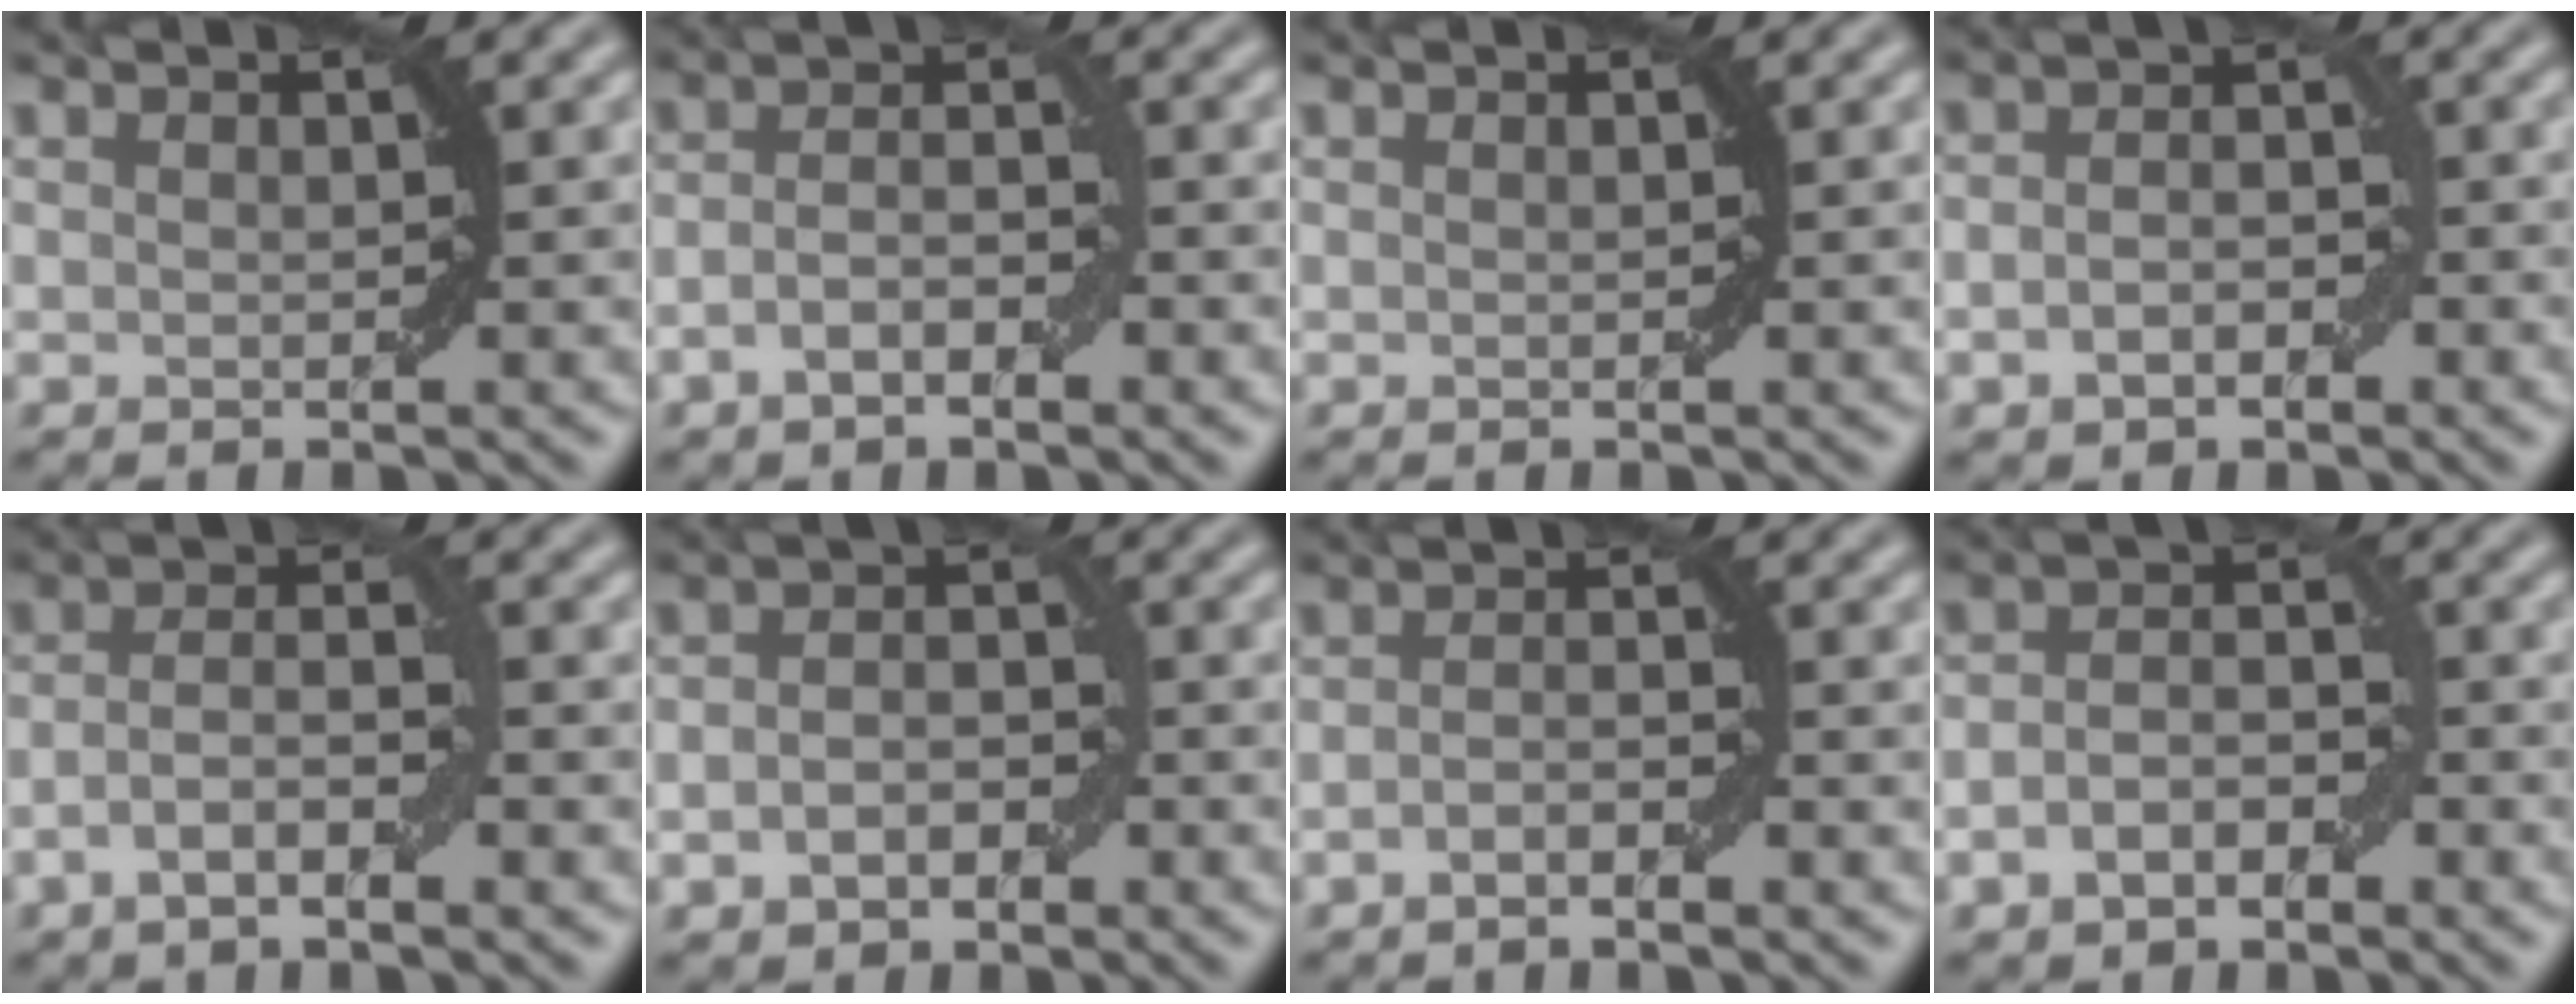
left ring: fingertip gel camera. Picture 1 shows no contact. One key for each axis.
{"total": 3.0, "fx": -1.3, "fy": 1.3, "fz": 2.4, "tx": -0.048, "ty": 0.002, "tz": -0.027}
{"total": 0.0}
{"total": 2.9, "fx": -0.9, "fy": 1.7, "fz": 2.1, "tx": -0.036, "ty": 0.003, "tz": -0.020}
{"total": 3.5, "fx": -1.6, "fy": 1.0, "fz": 3.0, "tx": -0.058, "ty": 0.007, "tz": -0.035}
{"total": 3.3, "fx": -1.1, "fy": 2.2, "fz": 2.2, "tx": -0.033, "ty": 0.002, "tz": -0.024}
{"total": 1.8, "fx": -1.0, "fy": 0.4, "fz": 1.4, "tx": -0.026, "ty": 0.005, "tz": -0.020}
{"total": 3.5, "fx": -1.5, "fy": 2.1, "fz": 2.4, "tx": -0.044, "ty": 0.005, "tz": -0.031}